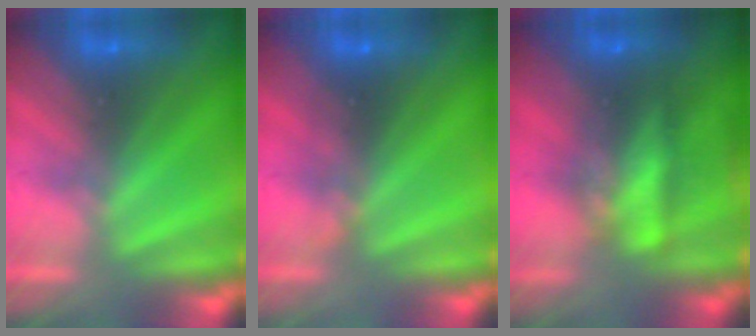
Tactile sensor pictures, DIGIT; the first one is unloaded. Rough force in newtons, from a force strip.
{"total": 2.3}
{"total": 7.1}